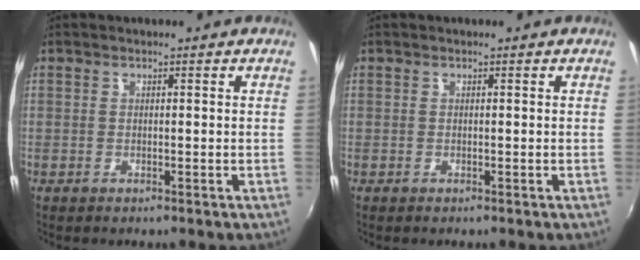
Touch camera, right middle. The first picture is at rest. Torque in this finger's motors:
{"motor_torque": [-0.41, -0.42, -0.03, -0.01]}